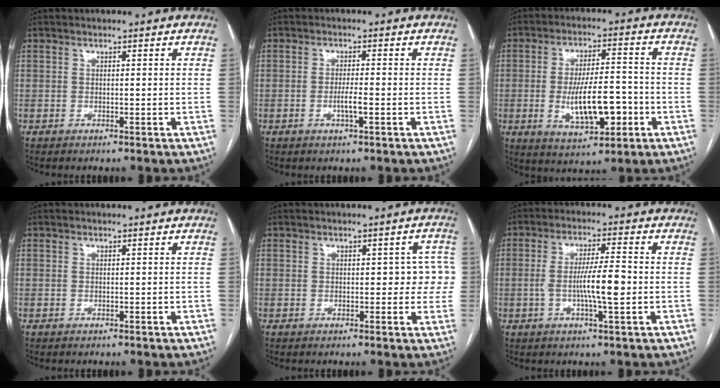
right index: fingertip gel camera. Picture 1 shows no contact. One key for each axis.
{"total": 2.7, "fx": -0.9, "fy": 0.1, "fz": 2.5, "tx": -0.048, "ty": -0.002, "tz": -0.017}
{"total": 11.1, "fx": -2.7, "fy": 3.7, "fz": 10.1, "tx": -0.184, "ty": 0.004, "tz": -0.037}
{"total": 0.0}
{"total": 4.5, "fx": 0.4, "fy": 2.6, "fz": 3.7, "tx": -0.022, "ty": 0.028, "tz": 0.004}
{"total": 7.2, "fx": -1.2, "fy": 0.4, "fz": 7.1, "tx": -0.131, "ty": 0.001, "tz": -0.022}